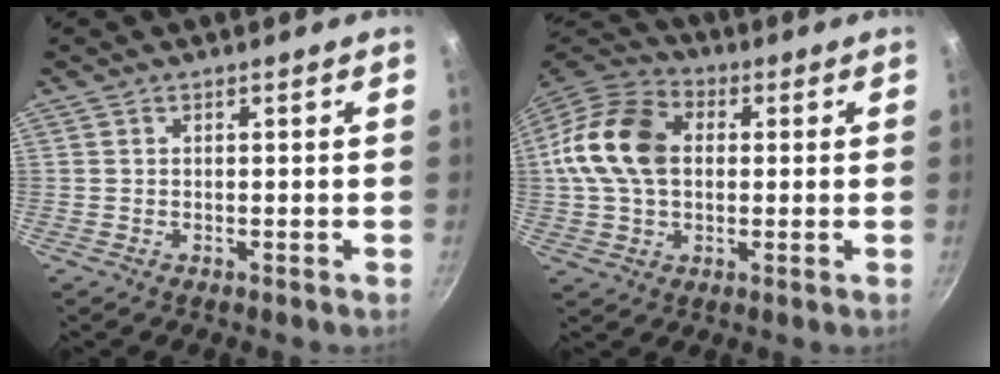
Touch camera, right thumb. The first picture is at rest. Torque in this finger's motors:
{"motor_torque": [0.30, 0.29, 0.14, -0.02, 0.42]}